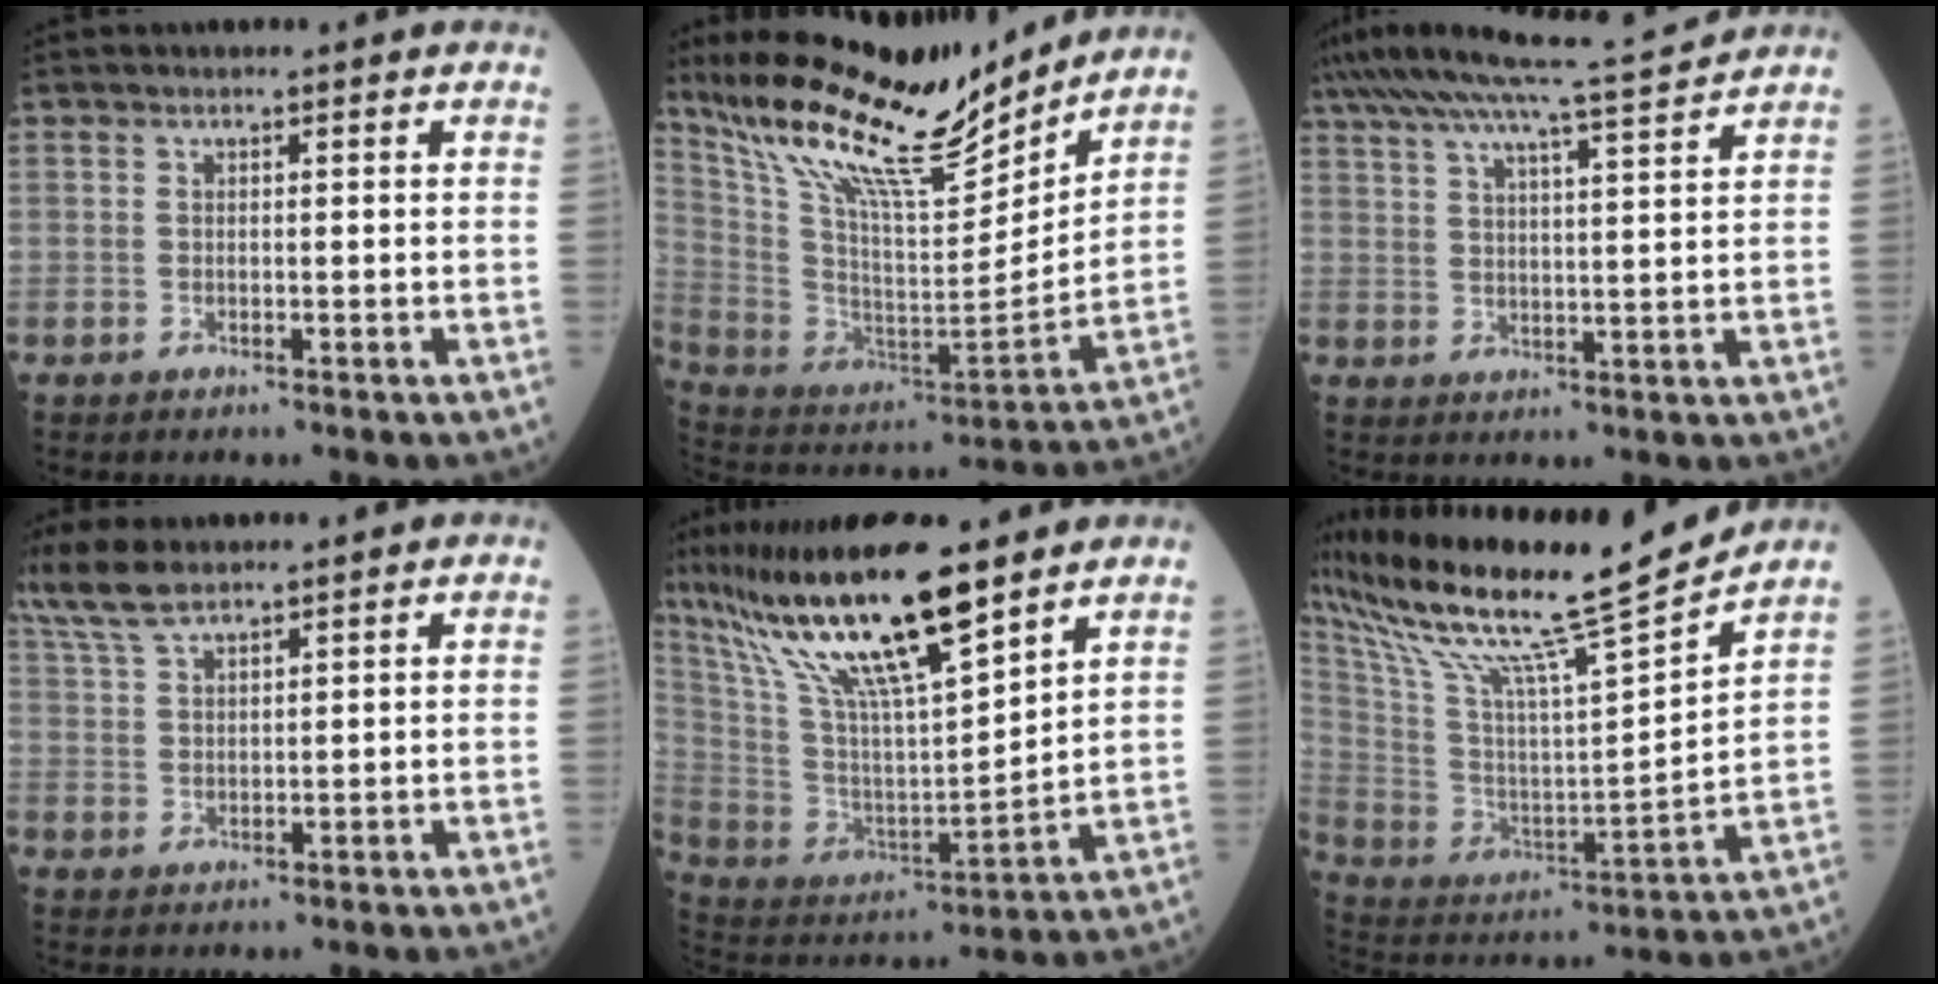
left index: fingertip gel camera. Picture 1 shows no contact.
{"total": 22.6, "force": [18.3, 3.3, 12.8], "torque": [-0.237, -0.011, 0.324]}
{"total": 13.5, "force": [11.9, -0.9, 6.4], "torque": [-0.123, 0.006, 0.173]}
{"total": 7.2, "force": [5.9, 1.4, 3.8], "torque": [-0.092, 0.019, 0.122]}
{"total": 22.1, "force": [15.7, 2.8, 15.3], "torque": [-0.298, 0.002, 0.291]}
{"total": 21.3, "force": [18.0, -0.9, 11.3], "torque": [-0.222, -0.024, 0.310]}